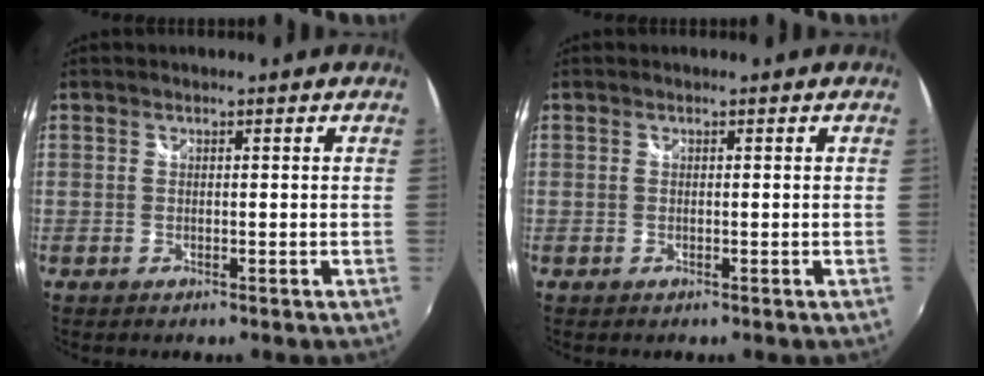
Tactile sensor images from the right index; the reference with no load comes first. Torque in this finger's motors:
{"motor_torque": [0.00, 0.00, 0.00, 0.00]}